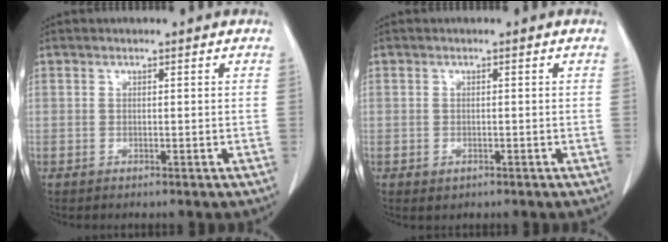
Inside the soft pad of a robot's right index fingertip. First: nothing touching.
{"total": 1.0, "force": [-0.4, 0.7, 0.5], "torque": [-0.008, 0.000, 0.001]}